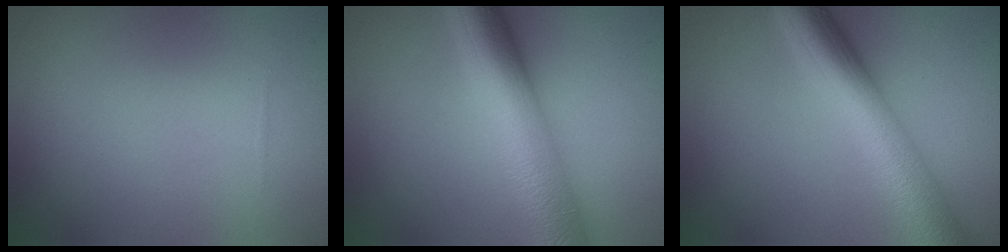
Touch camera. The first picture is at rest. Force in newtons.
{"total": 10.1, "press": 10.1, "slide": 0.2}
{"total": 9.7, "press": 9.7, "slide": 0.2}